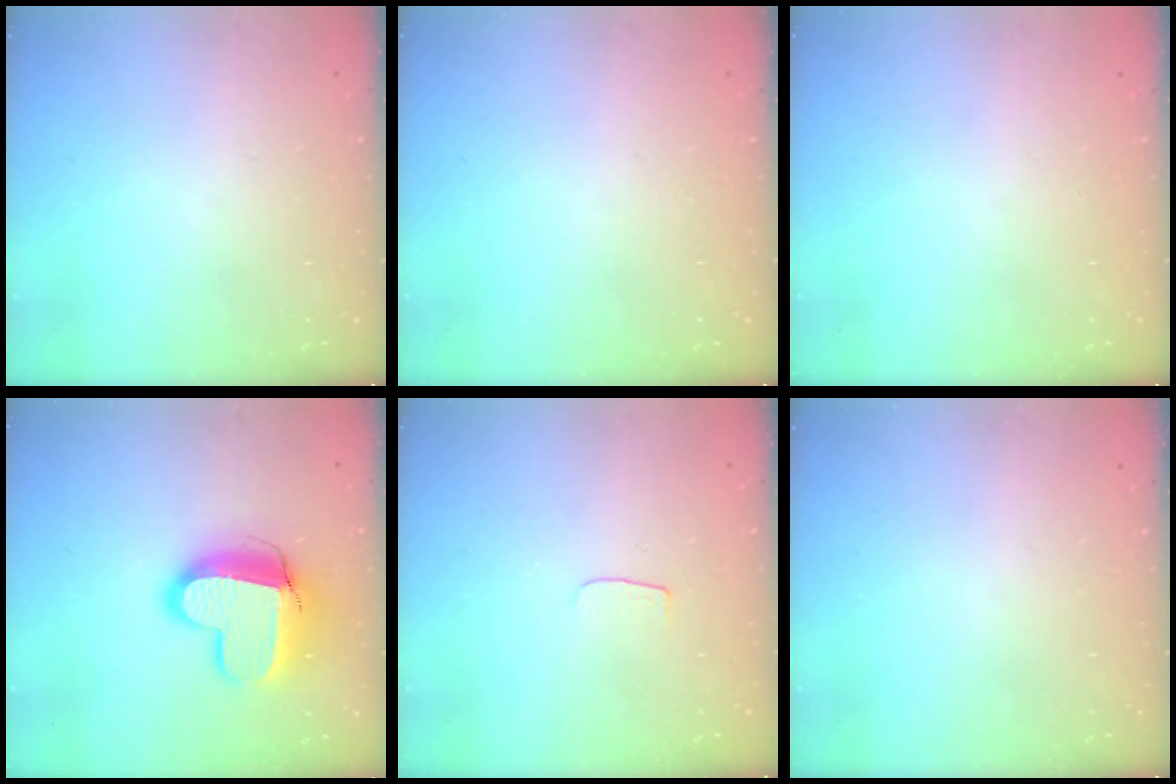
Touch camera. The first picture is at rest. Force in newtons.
{"total": 0.0}
{"total": 0.0}
{"total": 14.4, "press": 14.4, "slide": 1.1}
{"total": 3.0, "press": 3.0, "slide": 0.3}
{"total": 0.0}